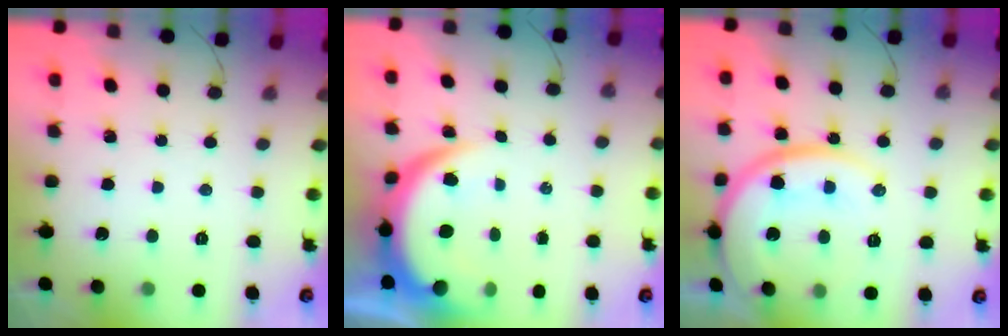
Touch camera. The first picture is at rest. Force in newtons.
{"total": 8.7, "press": 8.6, "slide": 1.1}
{"total": 17.7, "press": 17.7, "slide": 1.8}